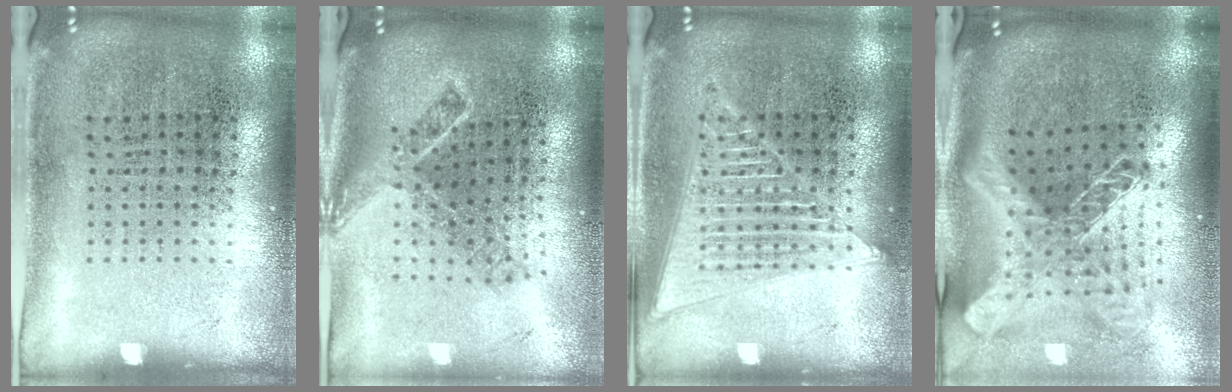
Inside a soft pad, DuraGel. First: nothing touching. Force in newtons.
{"total": 2.0, "press": 1.4, "slide": 1.4}
{"total": 3.1, "press": 3.1, "slide": 0.4}
{"total": 2.7, "press": 1.9, "slide": 1.9}